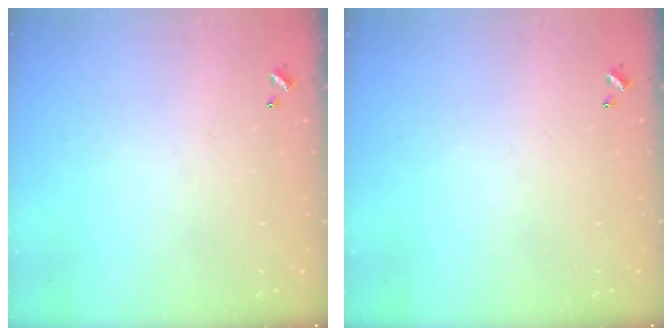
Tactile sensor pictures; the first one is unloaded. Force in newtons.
{"total": 0.0}